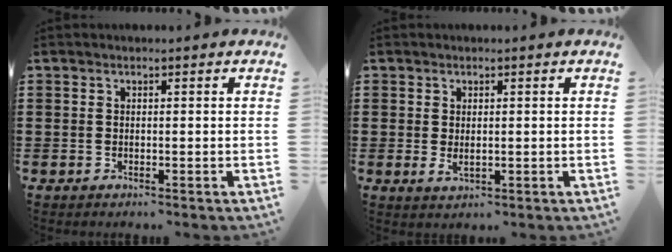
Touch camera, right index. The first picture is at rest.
{"total": 1.6, "force": [0.1, 0.6, 1.5], "torque": [-0.030, -0.001, 0.002]}